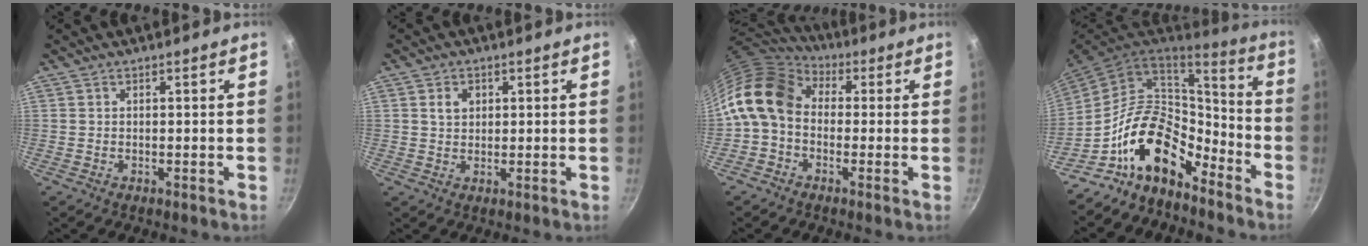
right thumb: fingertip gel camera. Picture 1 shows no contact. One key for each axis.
{"total": 3.0, "fx": 0.9, "fy": 2.3, "fz": 1.6, "tx": -0.013, "ty": 0.000, "tz": 0.016}
{"total": 13.2, "fx": 0.4, "fy": 10.0, "fz": 8.6, "tx": -0.149, "ty": 0.033, "tz": -0.017}
{"total": 18.1, "fx": -9.8, "fy": 10.6, "fz": 10.9, "tx": -0.155, "ty": 0.085, "tz": -0.183}